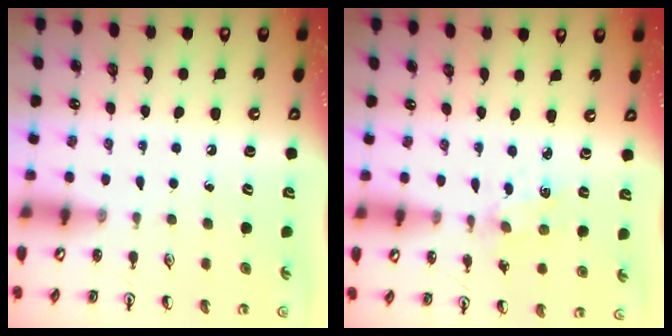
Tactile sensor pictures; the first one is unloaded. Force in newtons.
{"total": 1.8, "press": 1.7, "slide": 0.5}